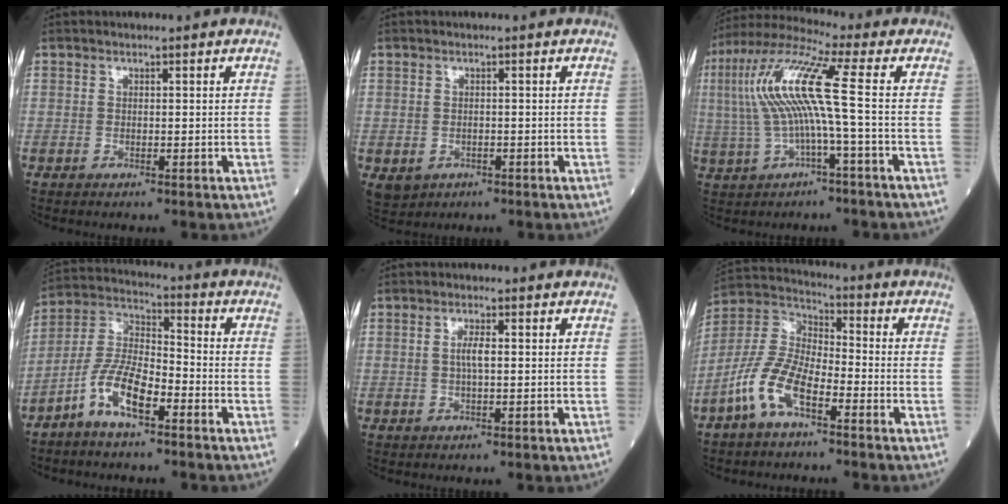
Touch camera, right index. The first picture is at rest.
{"total": 3.4, "force": [-1.5, 2.7, 1.4], "torque": [-0.022, -0.004, -0.013]}
{"total": 12.2, "force": [0.4, -0.2, 12.2], "torque": [-0.258, 0.027, 0.004]}
{"total": 9.4, "force": [-5.3, 2.6, 7.3], "torque": [-0.158, 0.006, -0.108]}
{"total": 2.4, "force": [0.2, 0.4, 2.3], "torque": [-0.047, 0.000, 0.003]}
{"total": 10.1, "force": [-5.5, 3.7, 7.7], "torque": [-0.185, 0.008, -0.113]}